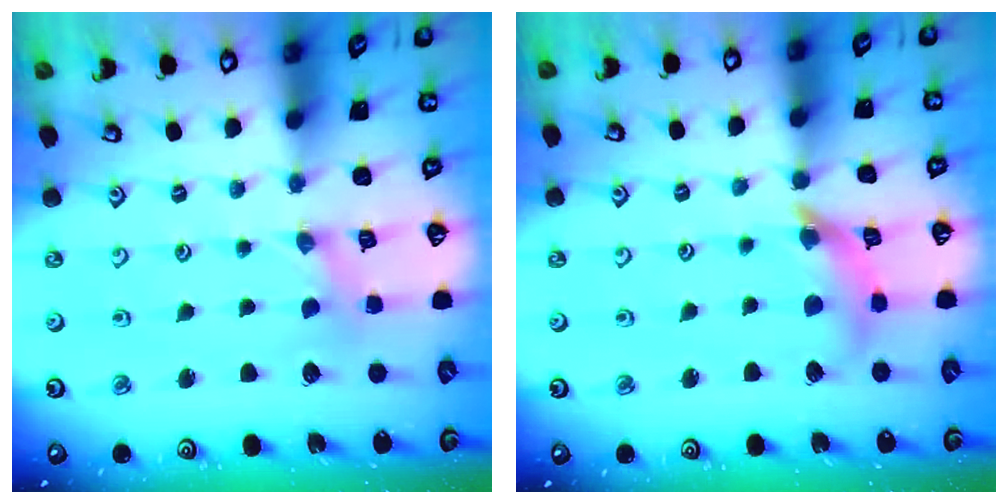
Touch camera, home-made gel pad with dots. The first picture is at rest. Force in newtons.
{"total": 10.7, "press": 10.6, "slide": 1.3}